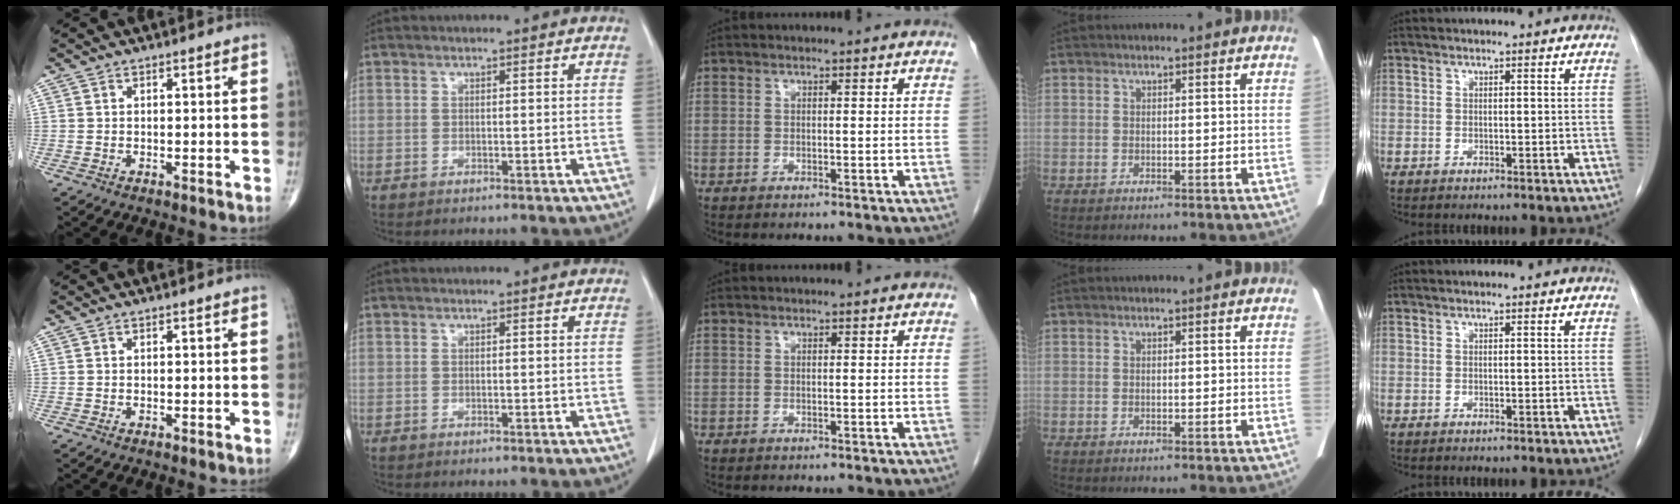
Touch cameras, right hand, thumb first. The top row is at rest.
{}